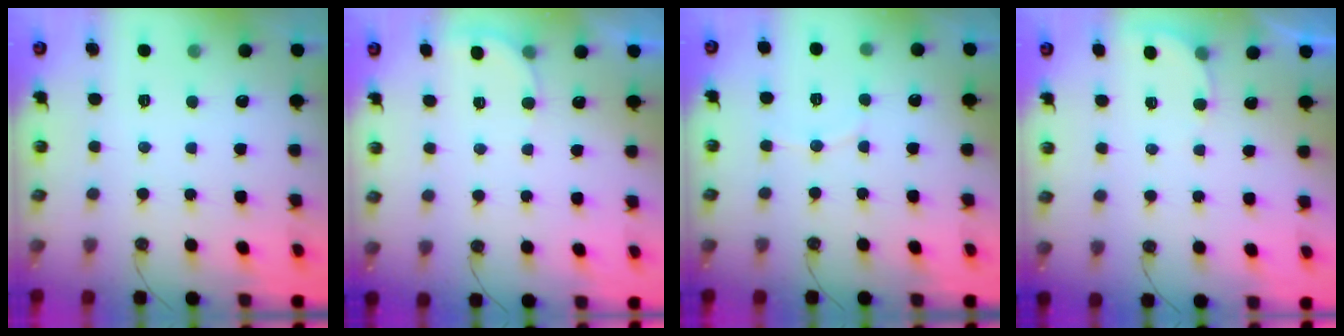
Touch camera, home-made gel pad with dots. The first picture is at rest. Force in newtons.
{"total": 3.8, "press": 3.7, "slide": 0.7}
{"total": 4.5, "press": 4.4, "slide": 1.0}
{"total": 2.7, "press": 2.7, "slide": 0.2}